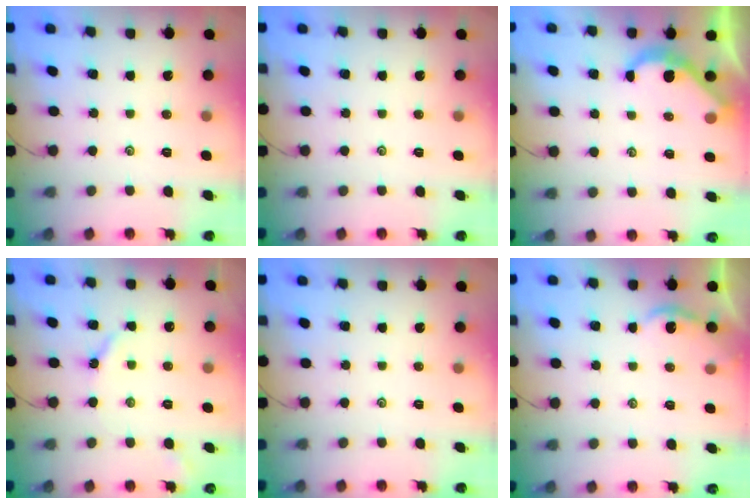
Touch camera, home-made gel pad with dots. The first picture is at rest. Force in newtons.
{"total": 0.0}
{"total": 4.6, "press": 4.6, "slide": 0.5}
{"total": 3.3, "press": 3.3, "slide": 0.3}
{"total": 0.0}
{"total": 2.3, "press": 2.3, "slide": 0.2}